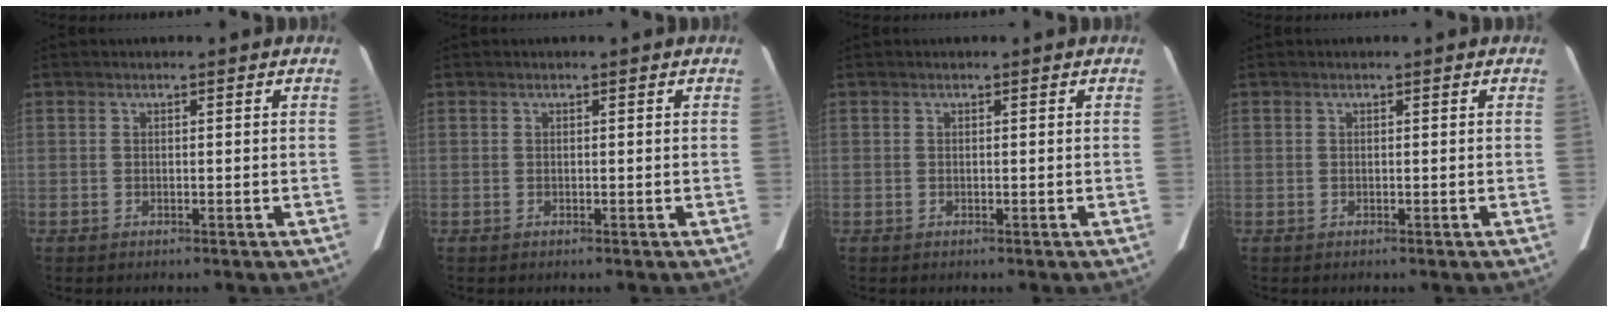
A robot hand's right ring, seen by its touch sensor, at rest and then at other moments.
{"total": 0.0}
{"total": 0.0}
{"total": 0.0}